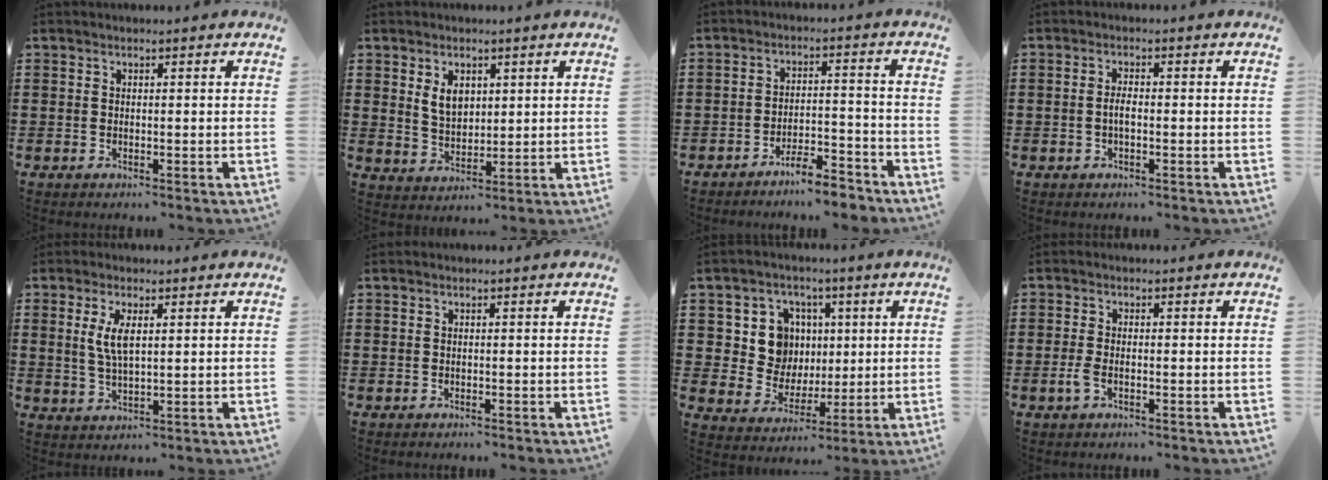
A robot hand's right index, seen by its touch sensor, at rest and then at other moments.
{"total": 4.5, "force": [1.7, 2.9, 3.0], "torque": [-0.060, 0.007, 0.028]}
{"total": 5.3, "force": [-5.0, 0.5, 1.9], "torque": [-0.031, 0.005, -0.095]}
{"total": 1.9, "force": [-0.4, 0.6, 1.7], "torque": [-0.040, 0.000, -0.010]}
{"total": 4.5, "force": [1.3, 1.6, 4.1], "torque": [-0.084, 0.005, 0.021]}
{"total": 0.0}
{"total": 8.9, "force": [2.0, 8.0, 3.2], "torque": [-0.077, 0.011, 0.039]}
{"total": 2.2, "force": [-0.8, 0.7, 1.9], "torque": [-0.049, -0.005, -0.020]}